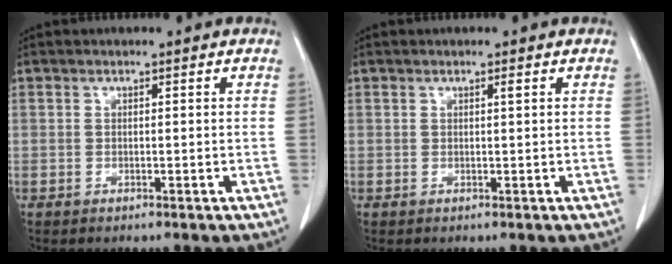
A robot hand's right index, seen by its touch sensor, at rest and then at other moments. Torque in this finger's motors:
{"motor_torque": [0.14, -0.06, 0.00, 0.01]}